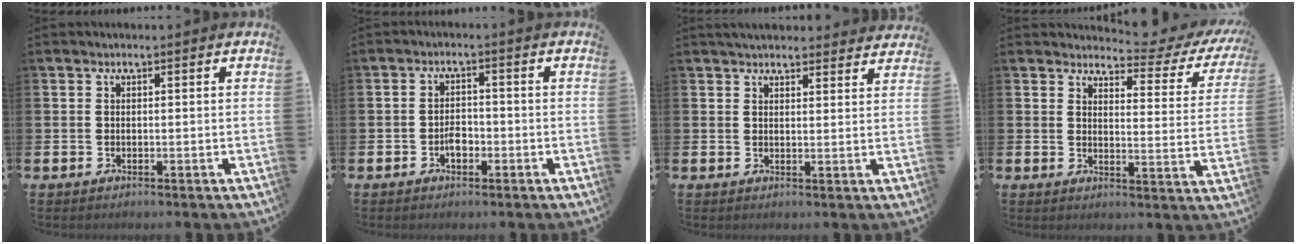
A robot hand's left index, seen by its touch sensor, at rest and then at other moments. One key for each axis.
{"total": 2.3, "fx": -0.9, "fy": 1.4, "fz": 1.6, "tx": -0.030, "ty": 0.004, "tz": -0.017}
{"total": 3.9, "fx": 3.8, "fy": 0.8, "fz": 0.6, "tx": -0.006, "ty": -0.018, "tz": 0.068}
{"total": 3.6, "fx": 3.1, "fy": 1.3, "fz": 1.2, "tx": -0.024, "ty": -0.027, "tz": 0.044}